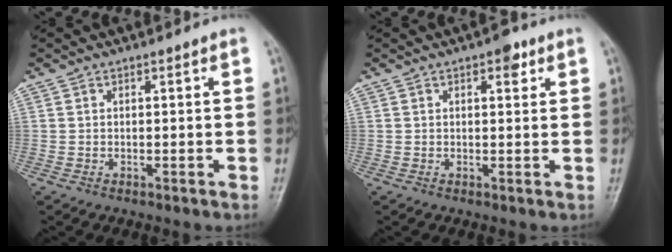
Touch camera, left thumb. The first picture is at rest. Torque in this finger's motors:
{"motor_torque": [1.59, 0.69, 0.48, 0.03, 0.00]}